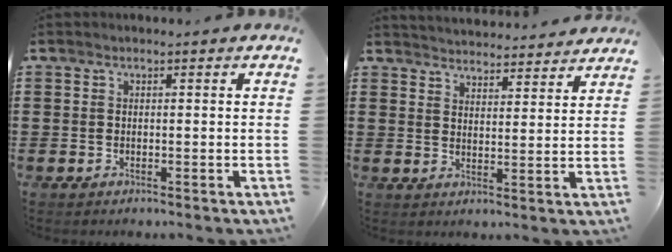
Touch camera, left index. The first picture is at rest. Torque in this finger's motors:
{"motor_torque": [2.14, 0.00, 0.15, 0.02]}